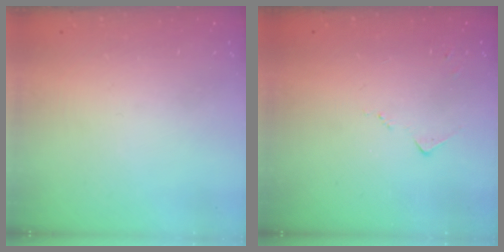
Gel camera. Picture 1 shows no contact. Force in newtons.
{"total": 5.8, "press": 5.8, "slide": 0.8}